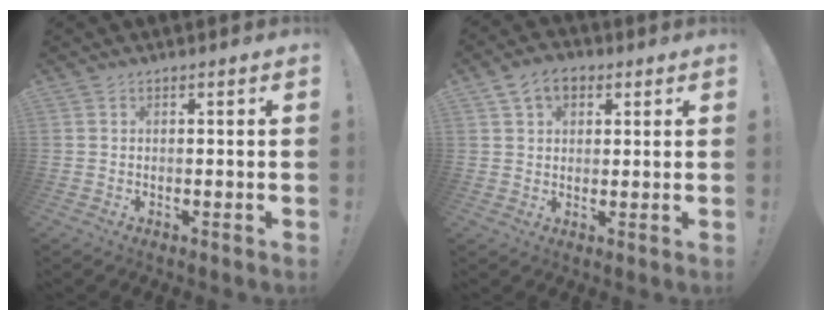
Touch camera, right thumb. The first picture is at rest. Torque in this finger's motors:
{"motor_torque": [0.01, 0.02, -0.02, 0.03, 0.00]}